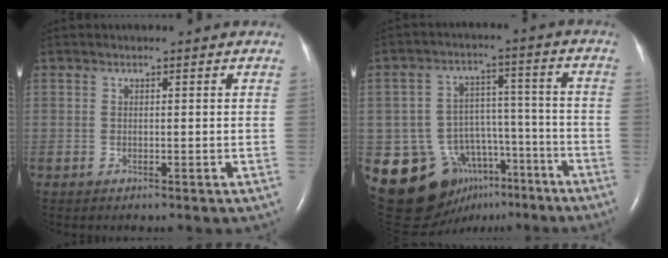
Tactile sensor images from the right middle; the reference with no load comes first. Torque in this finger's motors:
{"motor_torque": [1.14, -1.00, 0.26, 0.02]}